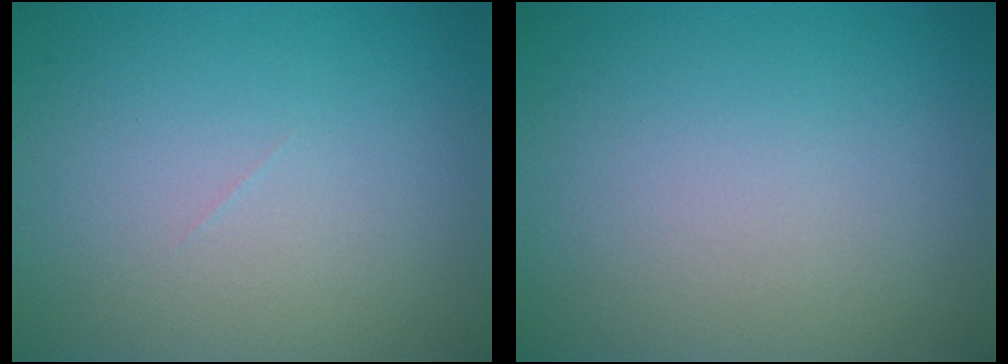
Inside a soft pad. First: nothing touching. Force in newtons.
{"total": 0.0}